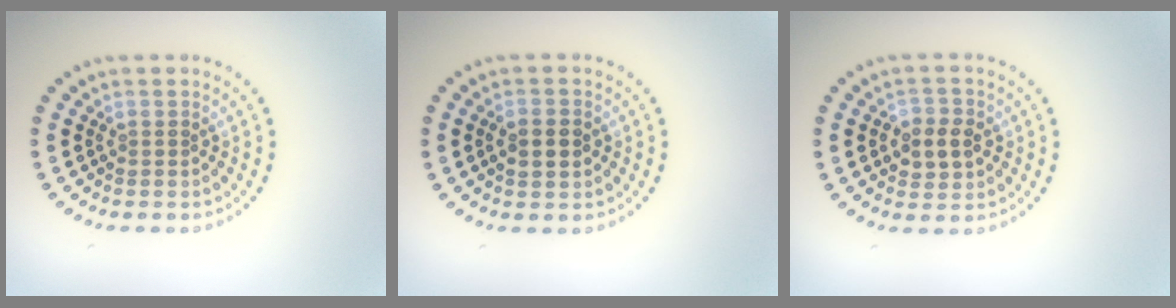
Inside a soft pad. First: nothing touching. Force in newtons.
{"total": 2.2, "press": 2.2, "slide": 0.2}
{"total": 2.9, "press": 2.9, "slide": 0.4}